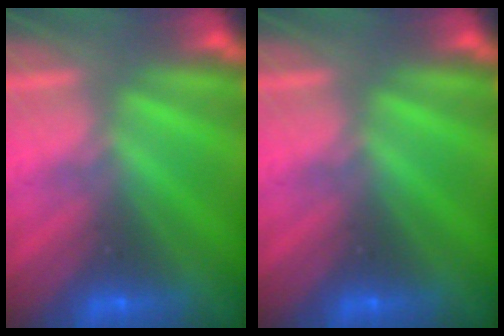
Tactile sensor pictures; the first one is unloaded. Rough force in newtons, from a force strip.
{"total": 0.0}